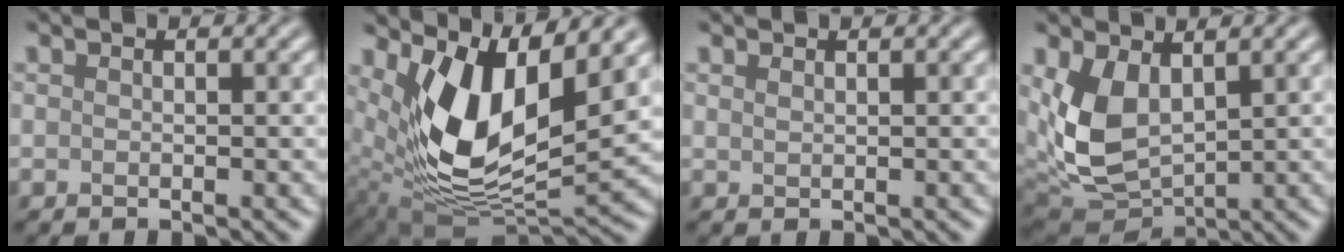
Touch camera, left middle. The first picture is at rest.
{"total": 10.2, "force": [3.8, 4.8, 8.2], "torque": [-0.156, -0.023, 0.077]}
{"total": 0.6, "force": [0.5, 0.2, 0.3], "torque": [-0.005, 0.000, 0.011]}
{"total": 6.4, "force": [1.5, 3.8, 5.0], "torque": [-0.118, -0.013, 0.034]}